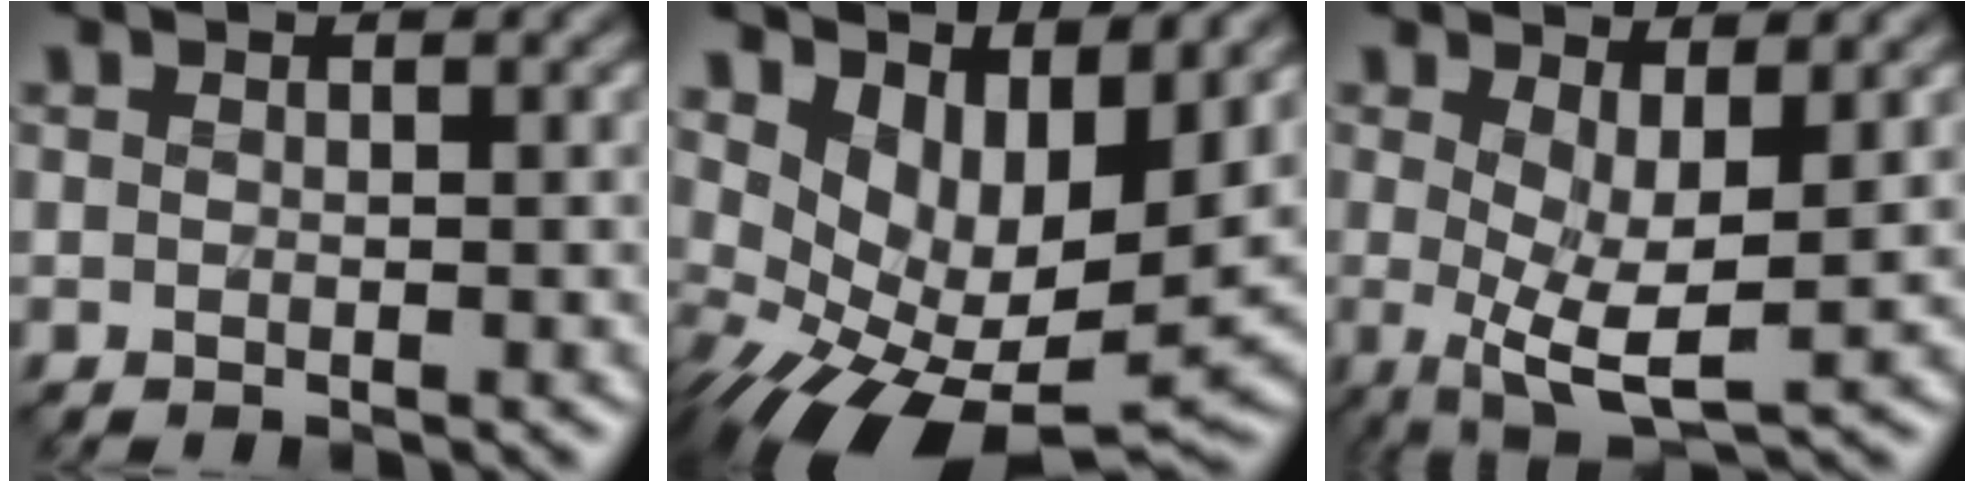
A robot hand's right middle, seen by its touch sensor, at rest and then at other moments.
{"total": 10.9, "force": [1.6, 5.7, 9.1], "torque": [-0.149, -0.018, 0.041]}
{"total": 5.2, "force": [0.4, 1.7, 4.9], "torque": [-0.094, -0.009, 0.010]}